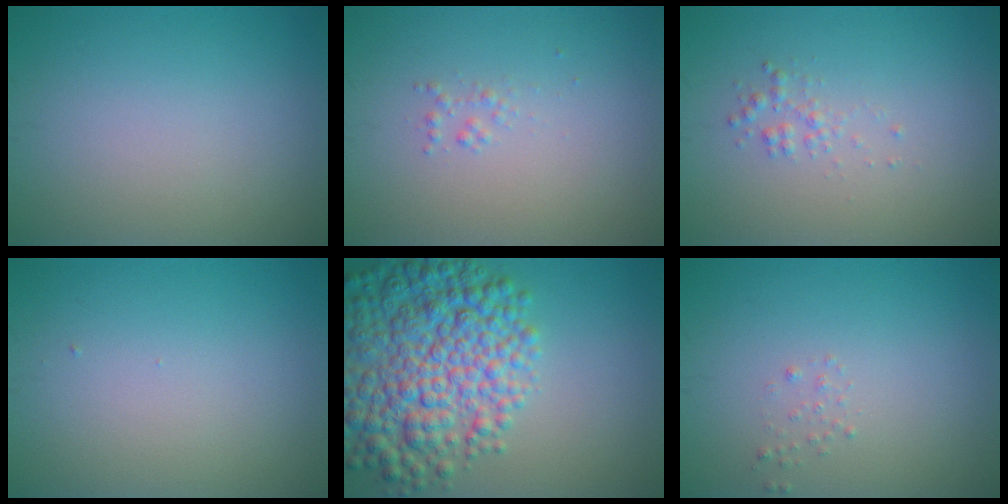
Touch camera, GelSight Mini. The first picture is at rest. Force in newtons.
{"total": 0.7, "press": 0.7, "slide": 0.0}
{"total": 1.2, "press": 1.2, "slide": 0.0}
{"total": 0.0}
{"total": 9.6, "press": 9.6, "slide": 0.3}
{"total": 0.6, "press": 0.6, "slide": 0.0}